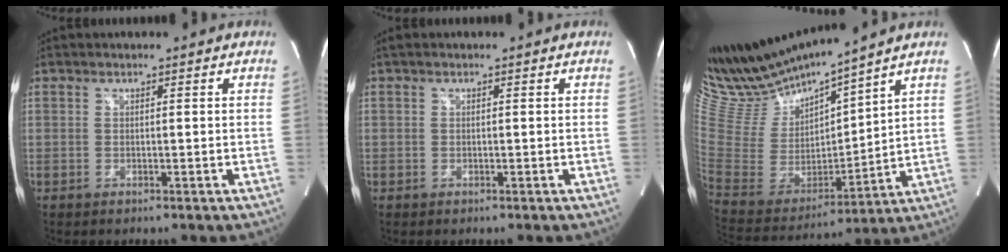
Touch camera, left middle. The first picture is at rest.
{"total": 0.7, "force": [0.0, 0.7, 0.1], "torque": [0.001, 0.001, -0.003]}
{"total": 16.1, "force": [15.1, 0.3, 5.6], "torque": [-0.126, -0.019, 0.306]}